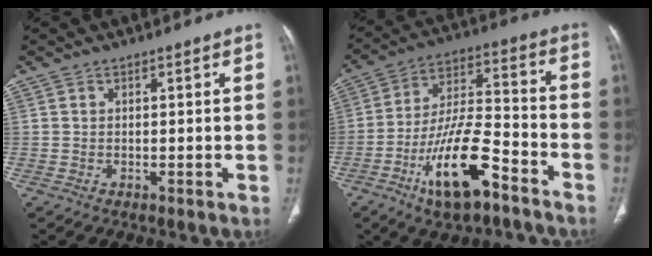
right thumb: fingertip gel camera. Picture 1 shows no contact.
{"total": 16.8, "force": [-9.1, 5.9, 12.8], "torque": [-0.222, 0.064, -0.158]}